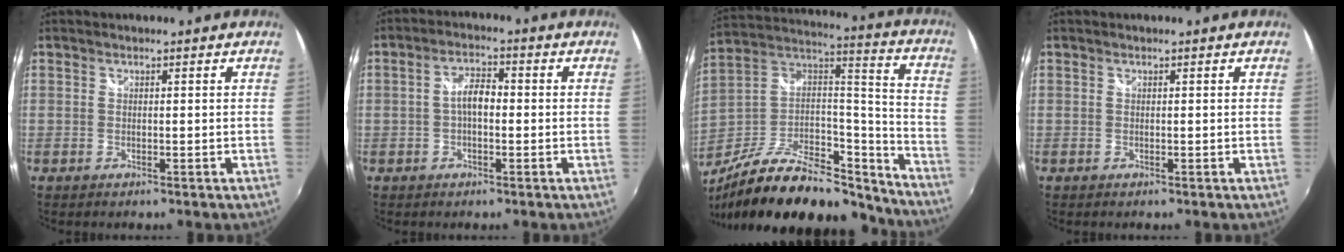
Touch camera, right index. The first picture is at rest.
{"total": 4.1, "force": [-0.5, 2.0, 3.6], "torque": [-0.067, 0.012, -0.010]}
{"total": 30.2, "force": [-22.7, 11.0, 16.5], "torque": [-0.280, 0.011, -0.351]}
{"total": 0.0}